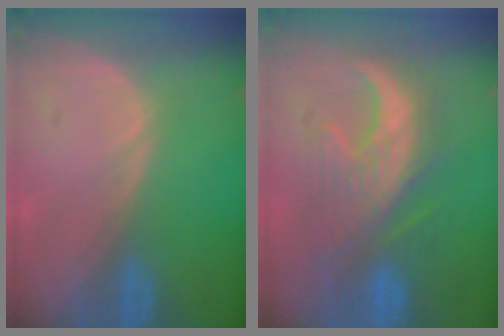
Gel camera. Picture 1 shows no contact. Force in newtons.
{"total": 9.1, "press": 9.1, "slide": 0.5}